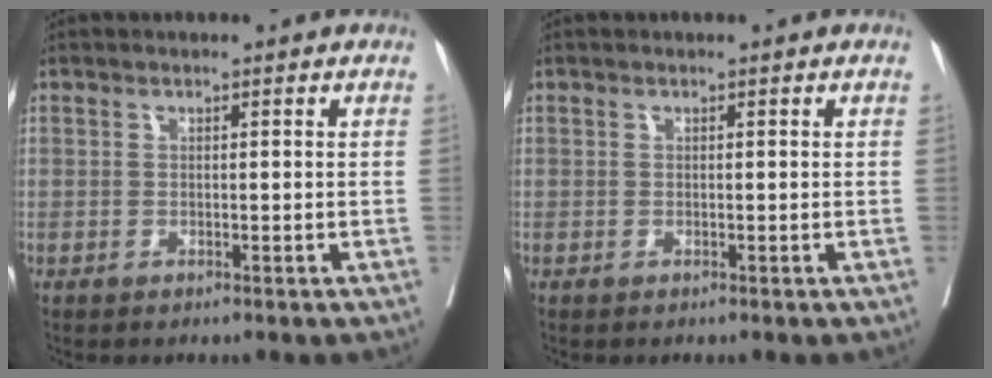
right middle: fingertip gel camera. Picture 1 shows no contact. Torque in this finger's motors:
{"motor_torque": [0.00, 0.00, 0.00, 0.00]}